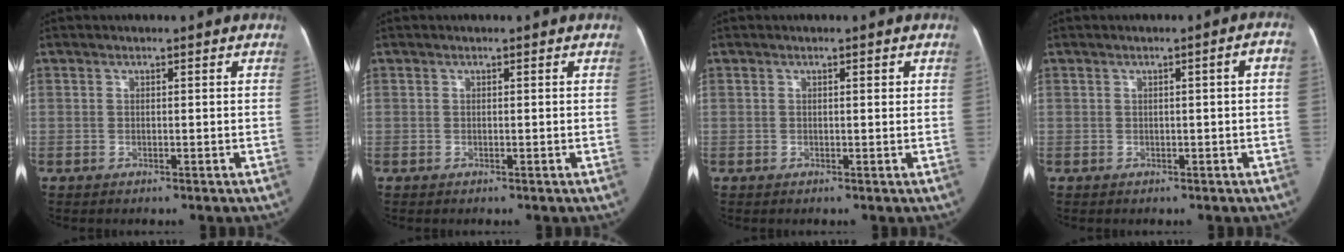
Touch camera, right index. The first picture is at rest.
{"total": 0.0}
{"total": 0.7, "force": [0.3, 0.1, 0.6], "torque": [-0.001, 0.003, 0.004]}
{"total": 2.5, "force": [0.0, 0.1, 2.5], "torque": [-0.027, 0.010, 0.001]}